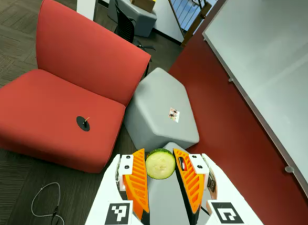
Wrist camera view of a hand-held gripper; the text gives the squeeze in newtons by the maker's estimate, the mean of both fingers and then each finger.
{"total": 7.9, "left": 8.6, "right": 7.3}